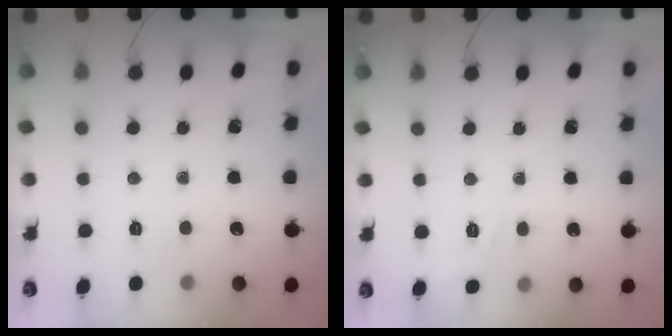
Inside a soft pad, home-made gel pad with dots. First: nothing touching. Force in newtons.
{"total": 1.9, "press": 0.9, "slide": 1.7}